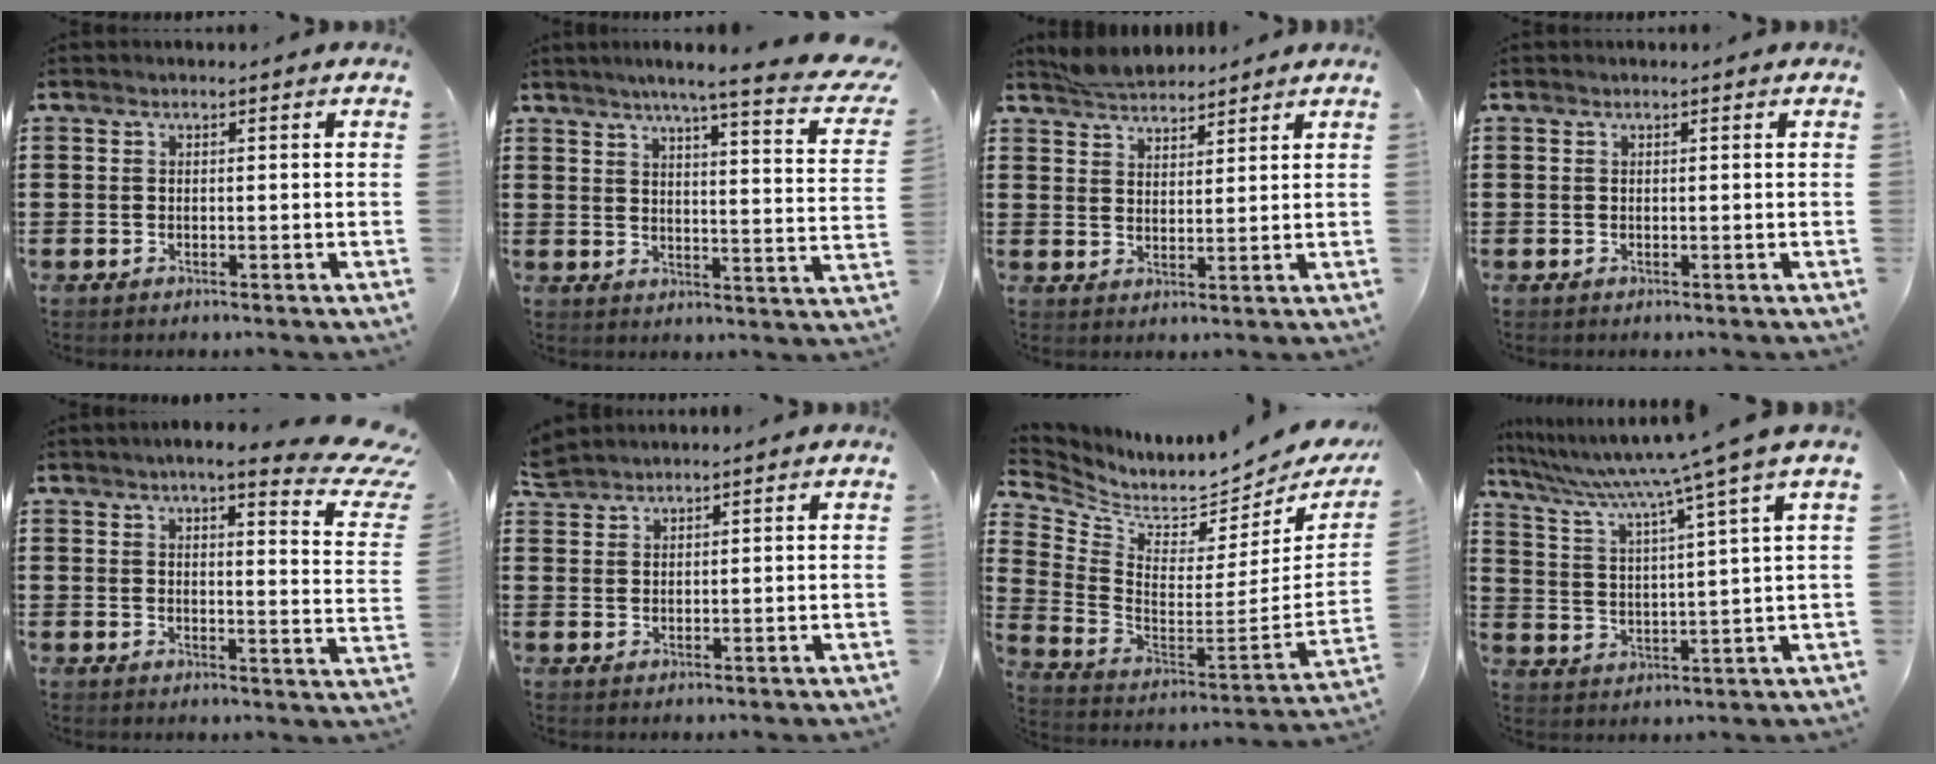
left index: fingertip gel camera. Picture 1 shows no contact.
{"total": 6.2, "force": [4.9, -0.5, 3.8], "torque": [-0.077, -0.037, 0.074]}
{"total": 4.1, "force": [4.0, 0.9, 0.3], "torque": [-0.020, -0.007, 0.078]}
{"total": 0.0}
{"total": 6.9, "force": [5.4, 1.1, 4.2], "torque": [-0.077, -0.027, 0.088]}
{"total": 2.2, "force": [2.2, 0.2, 0.0], "torque": [-0.007, -0.001, 0.046]}
{"total": 4.7, "force": [3.5, 2.1, 2.3], "torque": [-0.071, -0.048, 0.054]}
{"total": 7.2, "force": [5.6, -1.7, 4.2], "torque": [-0.106, -0.046, 0.084]}